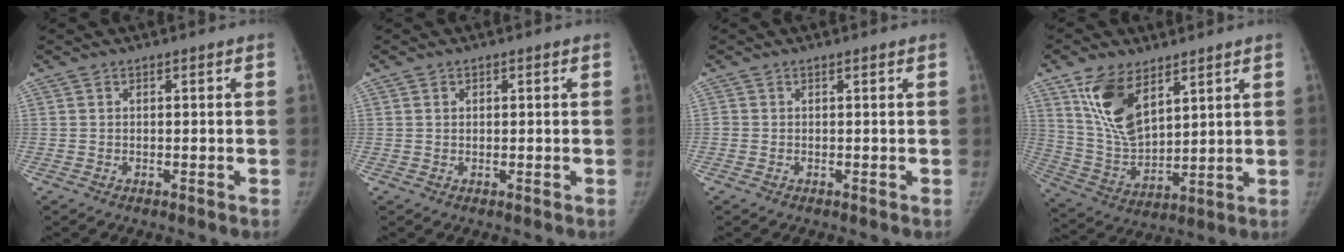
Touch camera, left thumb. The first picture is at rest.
{"total": 1.2, "force": [0.3, 1.0, 0.5], "torque": [-0.002, 0.001, 0.006]}
{"total": 0.0}
{"total": 13.9, "force": [7.5, 7.3, 9.3], "torque": [-0.153, -0.035, 0.158]}